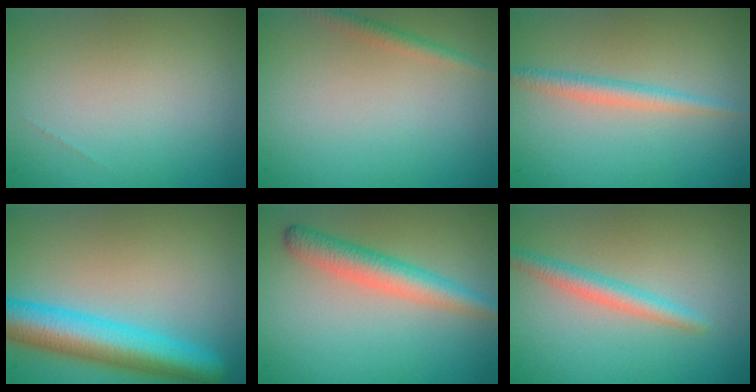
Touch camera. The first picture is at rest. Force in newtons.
{"total": 1.4, "press": 1.4, "slide": 0.0}
{"total": 2.0, "press": 2.0, "slide": 0.1}
{"total": 7.5, "press": 7.5, "slide": 0.3}
{"total": 3.7, "press": 3.7, "slide": 0.1}
{"total": 2.4, "press": 2.4, "slide": 0.0}